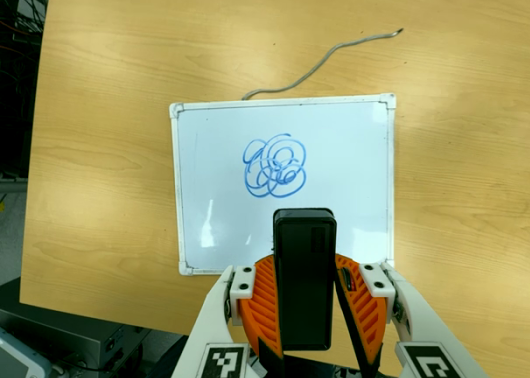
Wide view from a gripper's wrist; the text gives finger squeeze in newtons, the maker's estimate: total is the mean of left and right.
{"total": 5.0, "left": 4.5, "right": 5.5}